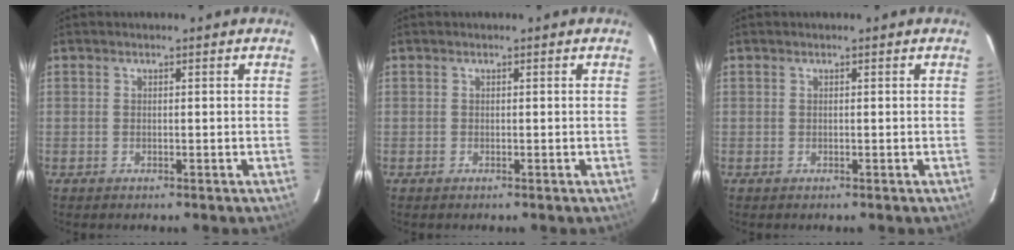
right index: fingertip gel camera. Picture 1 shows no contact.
{"total": 0.0}
{"total": 0.0}